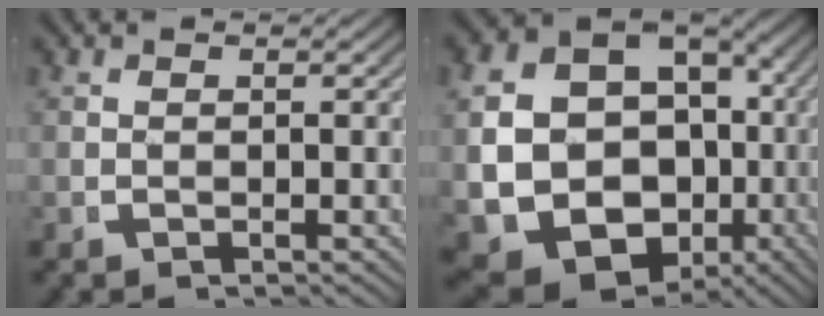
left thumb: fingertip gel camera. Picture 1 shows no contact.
{"total": 19.2, "force": [-3.4, 15.4, 10.9], "torque": [-0.267, -0.084, -0.033]}